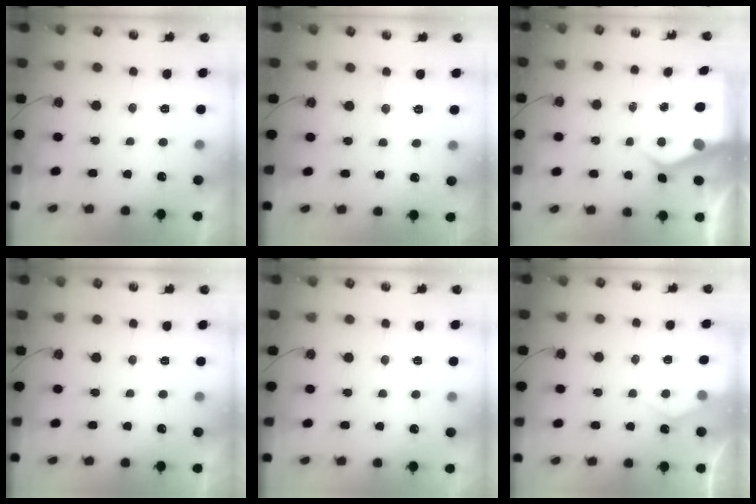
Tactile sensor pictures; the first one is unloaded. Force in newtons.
{"total": 6.1, "press": 6.1, "slide": 0.4}
{"total": 5.8, "press": 5.7, "slide": 0.8}
{"total": 0.0}
{"total": 2.5, "press": 2.5, "slide": 0.3}
{"total": 5.8, "press": 5.8, "slide": 0.6}